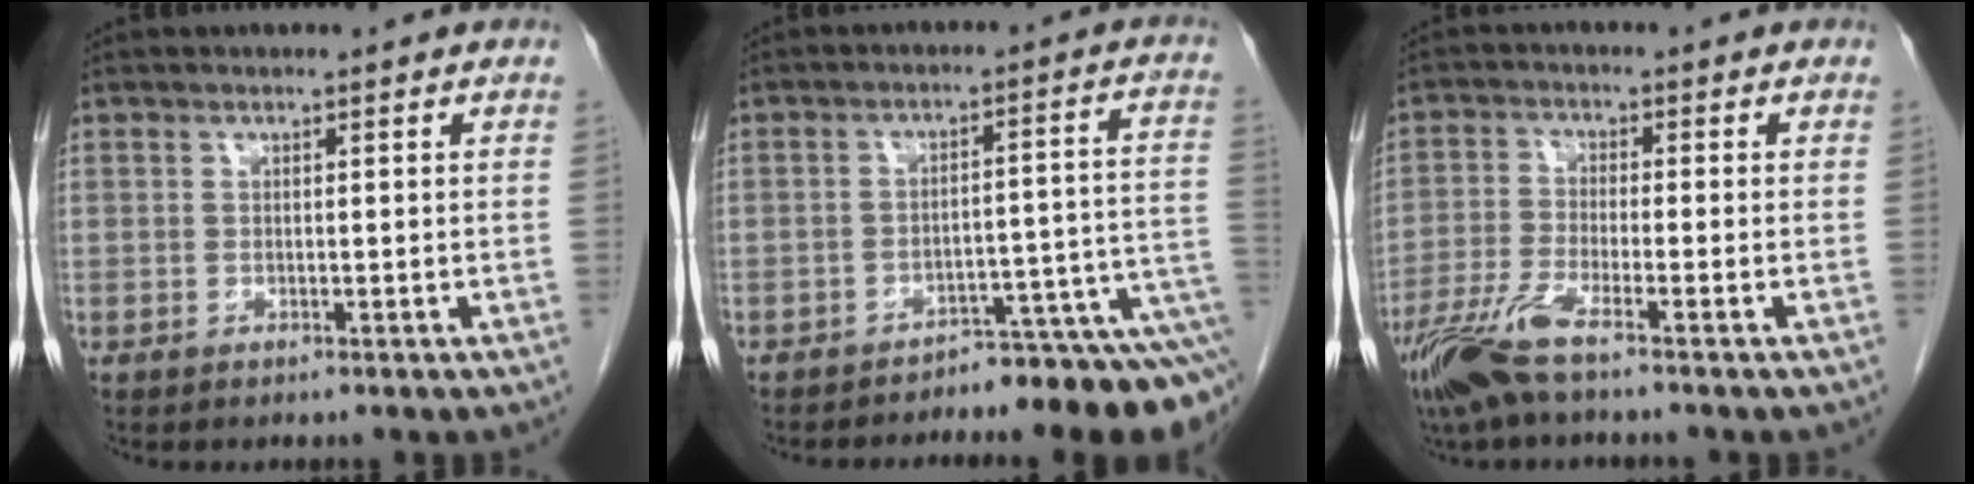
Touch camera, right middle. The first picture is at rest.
{"total": 13.2, "force": [-12.1, 1.4, 5.1], "torque": [-0.006, 0.044, -0.150]}
{"total": 7.0, "force": [-4.9, 0.3, 5.0], "torque": [-0.111, -0.021, -0.101]}